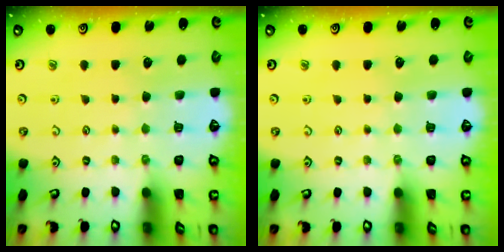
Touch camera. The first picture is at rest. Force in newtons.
{"total": 0.0}